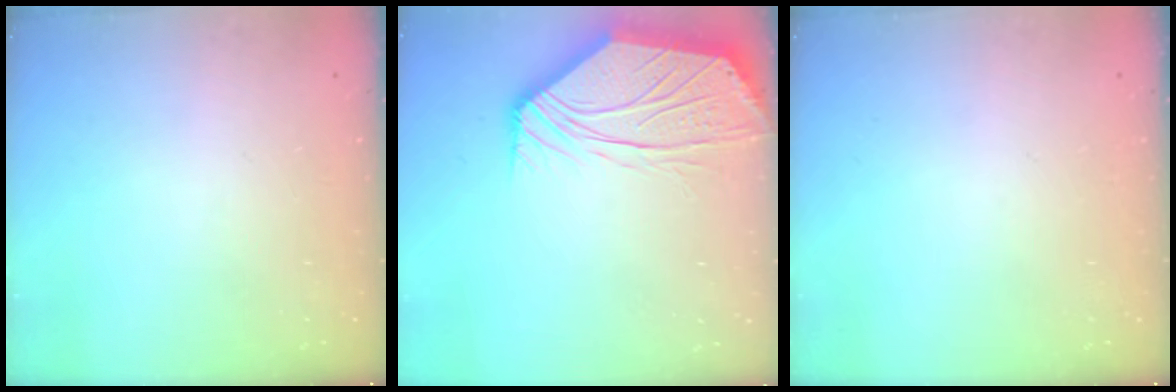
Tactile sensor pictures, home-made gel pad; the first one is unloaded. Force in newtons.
{"total": 14.3, "press": 14.1, "slide": 1.9}
{"total": 0.0}